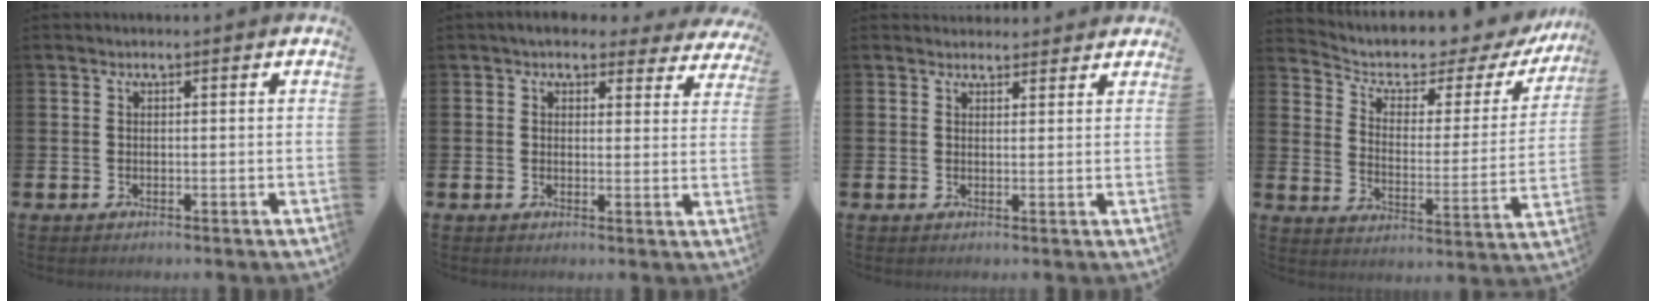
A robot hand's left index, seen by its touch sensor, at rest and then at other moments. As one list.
[{"total": 4.2, "force": [3.7, 1.7, 1.1], "torque": [-0.021, -0.016, 0.064]}, {"total": 2.1, "force": [2.0, 0.7, -0.1], "torque": [0.018, -0.013, 0.034]}, {"total": 4.9, "force": [4.0, 2.2, 1.7], "torque": [-0.058, -0.036, 0.058]}]